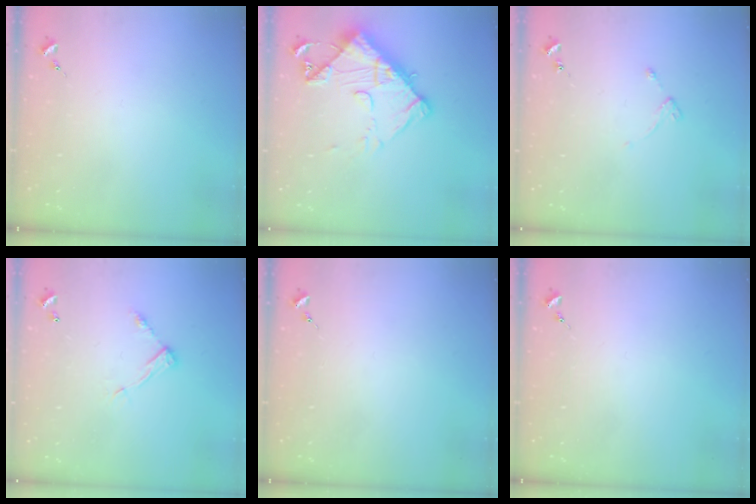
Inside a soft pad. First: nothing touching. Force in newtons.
{"total": 13.6, "press": 13.5, "slide": 1.3}
{"total": 4.3, "press": 4.2, "slide": 0.6}
{"total": 7.9, "press": 7.9, "slide": 0.3}
{"total": 0.0}
{"total": 0.0}